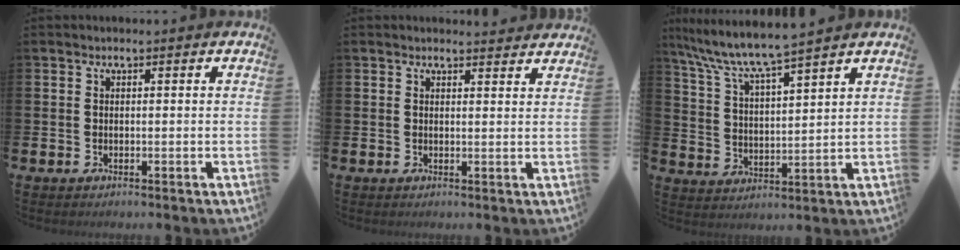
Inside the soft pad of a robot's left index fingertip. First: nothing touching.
{"total": 1.9, "force": [1.8, 0.1, -0.1], "torque": [0.013, -0.014, 0.030]}
{"total": 7.2, "force": [6.7, 0.1, 2.6], "torque": [-0.079, -0.041, 0.114]}